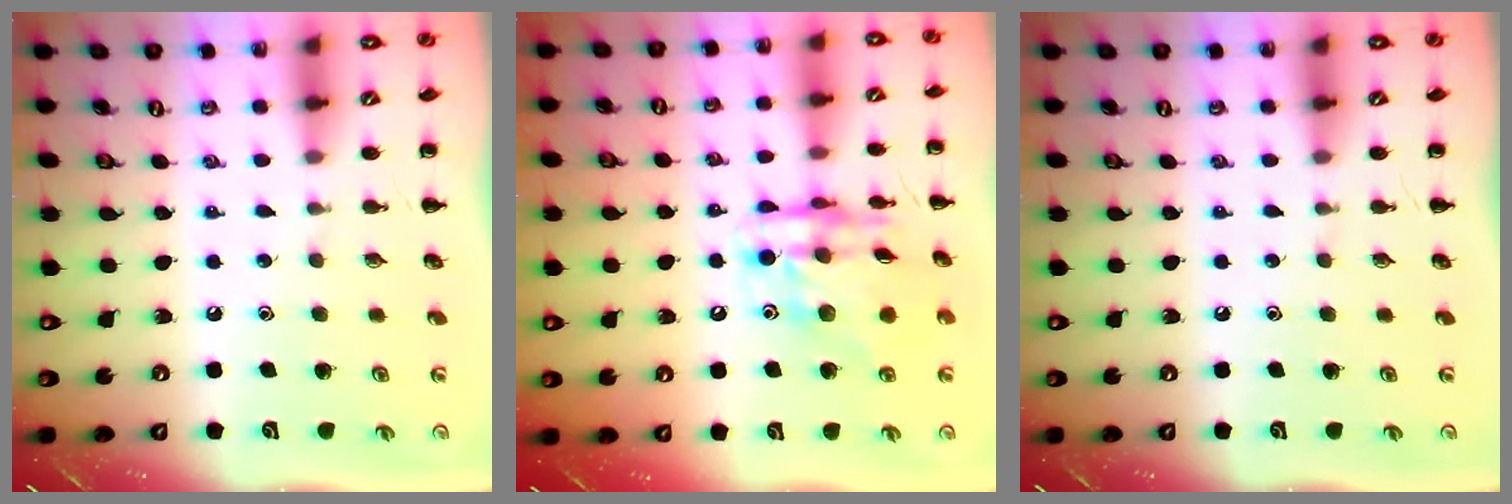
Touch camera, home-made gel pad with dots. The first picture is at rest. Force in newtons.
{"total": 15.4, "press": 15.0, "slide": 3.5}
{"total": 0.0}